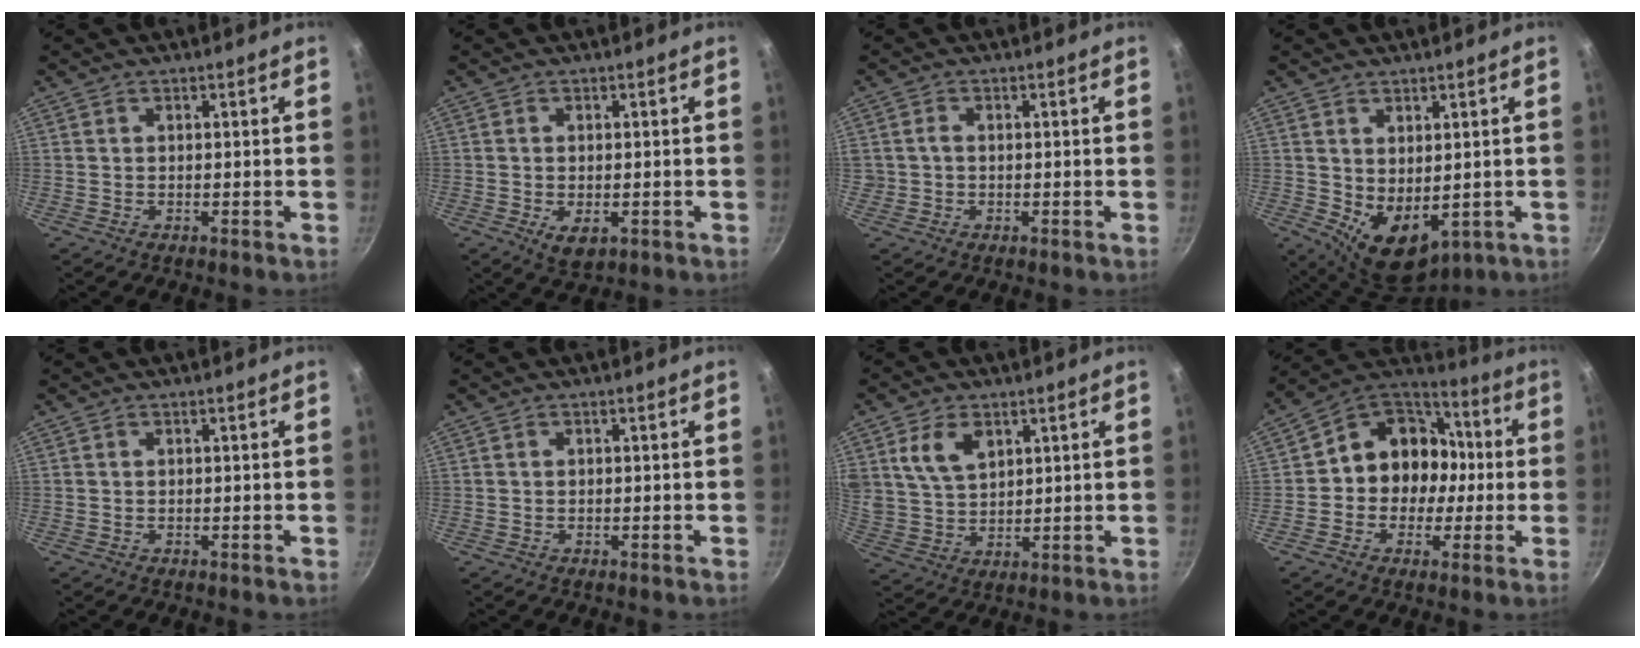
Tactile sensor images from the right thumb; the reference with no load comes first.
{"total": 4.2, "force": [-1.1, 2.4, 3.2], "torque": [-0.051, -0.012, -0.012]}
{"total": 1.5, "force": [-0.2, 1.3, 0.7], "torque": [-0.009, 0.010, -0.002]}
{"total": 8.5, "force": [0.3, 5.5, 6.5], "torque": [-0.076, -0.022, 0.027]}
{"total": 0.0}
{"total": 0.0}
{"total": 8.3, "force": [3.7, 5.3, 5.1], "torque": [-0.082, -0.015, 0.078]}
{"total": 14.5, "force": [-0.5, 12.6, 7.2], "torque": [-0.062, 0.046, -0.022]}